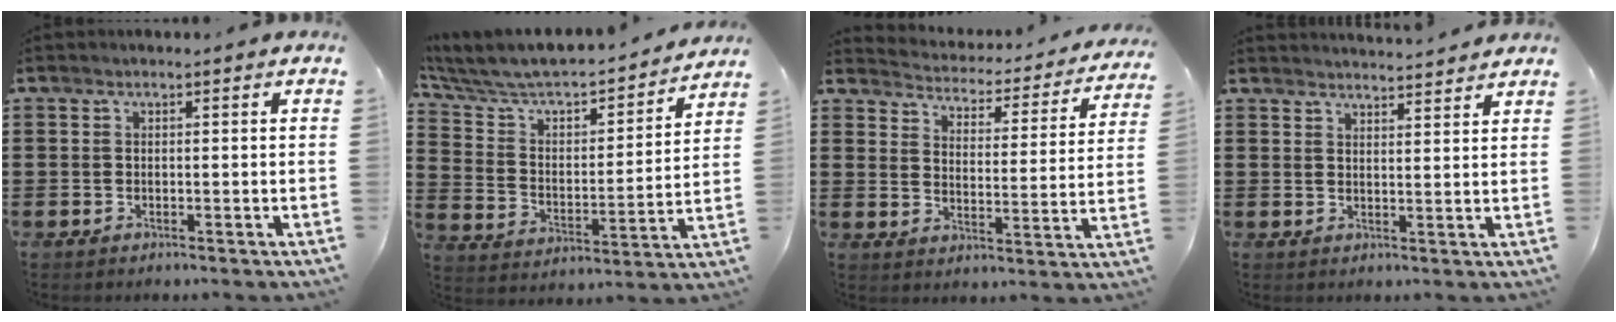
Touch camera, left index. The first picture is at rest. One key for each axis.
{"total": 5.6, "fx": 5.2, "fy": 1.5, "fz": 1.4, "tx": -0.059, "ty": -0.050, "tz": 0.082}
{"total": 3.1, "fx": 3.1, "fy": 0.2, "fz": 0.0, "tx": -0.024, "ty": -0.032, "tz": 0.045}
{"total": 2.8, "fx": 2.7, "fy": -0.4, "fz": 0.0, "tx": -0.008, "ty": -0.013, "tz": 0.051}